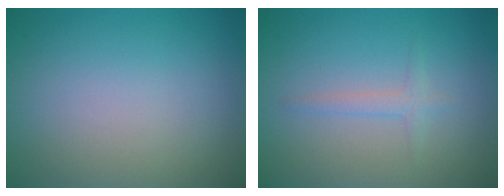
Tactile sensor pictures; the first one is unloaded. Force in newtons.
{"total": 1.2, "press": 1.2, "slide": 0.1}